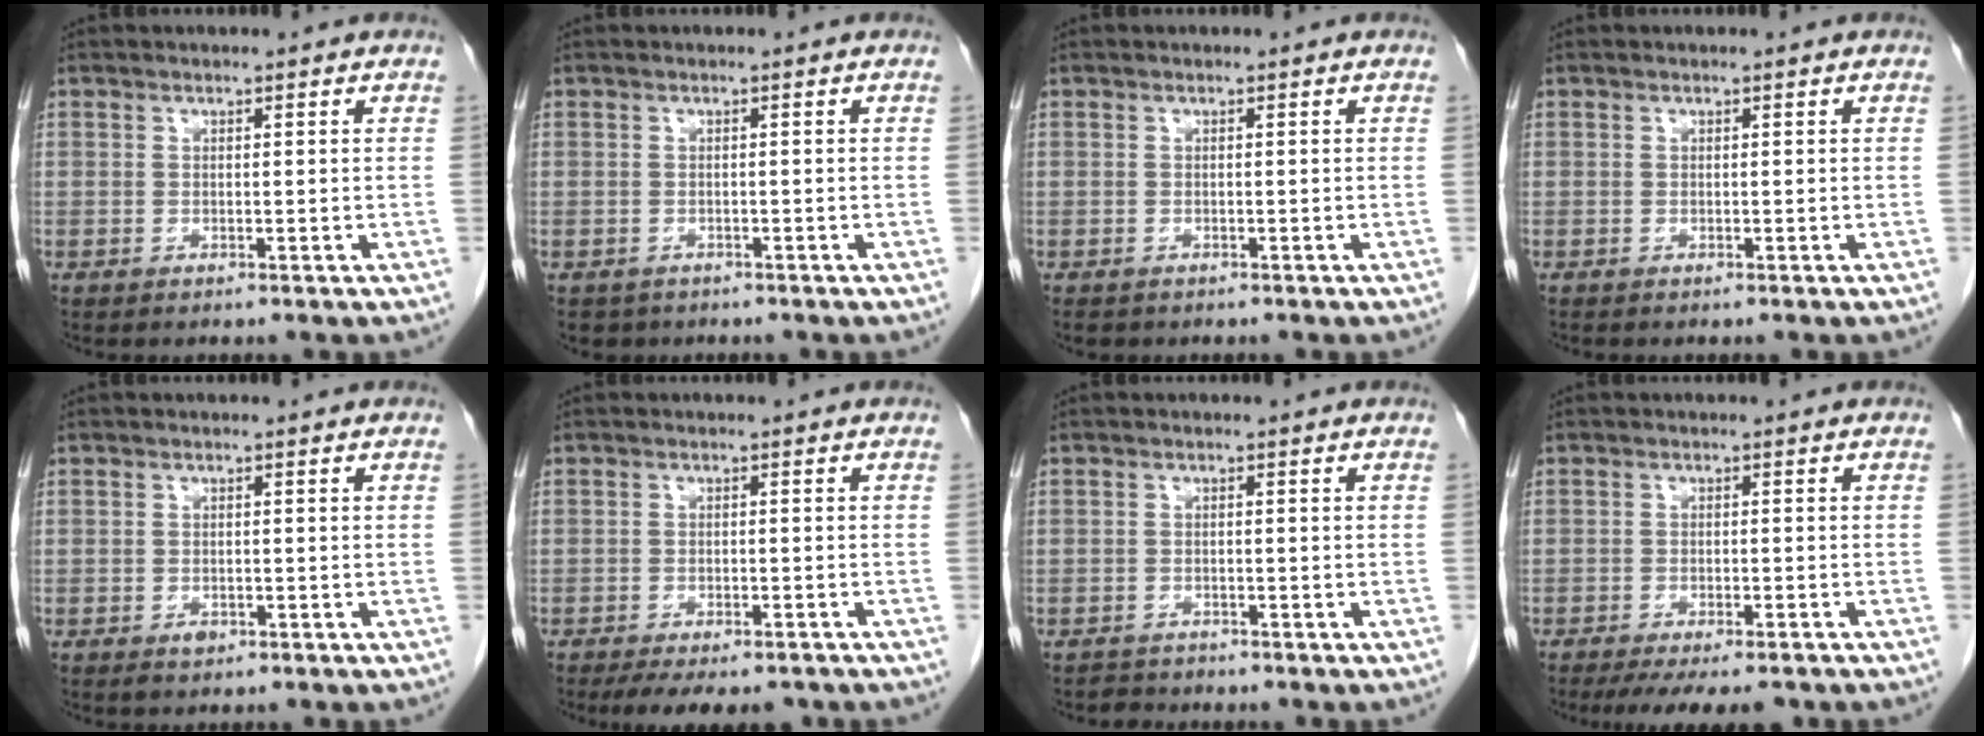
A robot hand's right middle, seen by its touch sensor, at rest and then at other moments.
{"total": 2.4, "force": [-1.7, 1.6, 0.2], "torque": [-0.007, 0.002, -0.024]}
{"total": 1.6, "force": [-1.3, 0.9, 0.5], "torque": [-0.011, -0.002, -0.013]}
{"total": 0.0}
{"total": 1.3, "force": [-0.7, 0.8, 0.6], "torque": [-0.010, 0.002, -0.006]}
{"total": 10.0, "force": [-8.1, 3.4, 4.8], "torque": [-0.075, -0.007, -0.107]}
{"total": 1.5, "force": [-1.4, 0.5, -0.5], "torque": [0.003, -0.002, -0.023]}
{"total": 10.2, "force": [-8.5, 2.3, 5.2], "torque": [-0.074, -0.013, -0.114]}